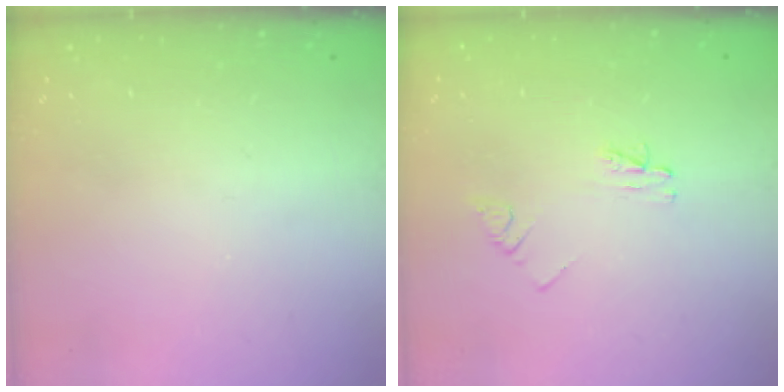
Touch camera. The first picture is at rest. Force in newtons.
{"total": 3.2, "press": 3.2, "slide": 0.4}